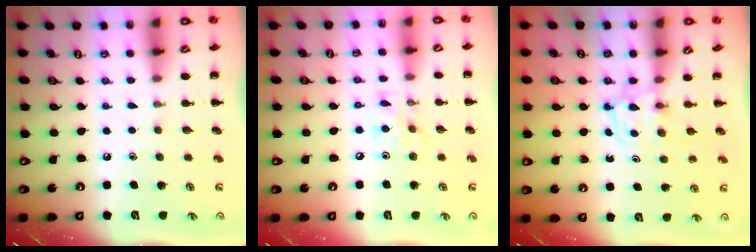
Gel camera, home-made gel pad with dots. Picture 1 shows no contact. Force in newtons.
{"total": 6.7, "press": 6.7, "slide": 0.6}
{"total": 2.9, "press": 2.6, "slide": 1.2}